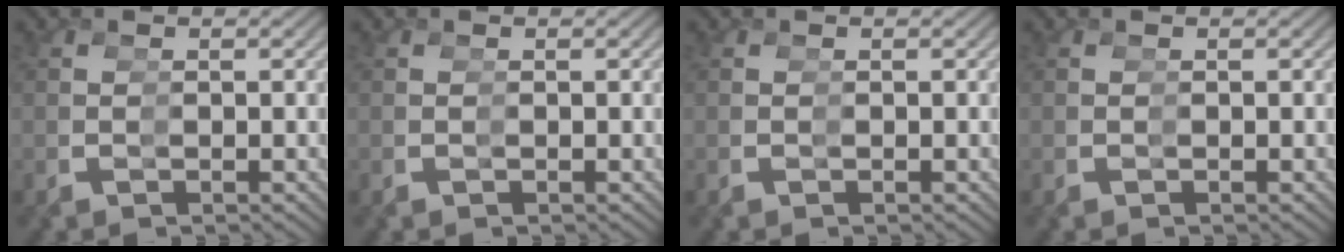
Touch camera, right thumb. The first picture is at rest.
{"total": 0.0}
{"total": 0.0}
{"total": 0.0}